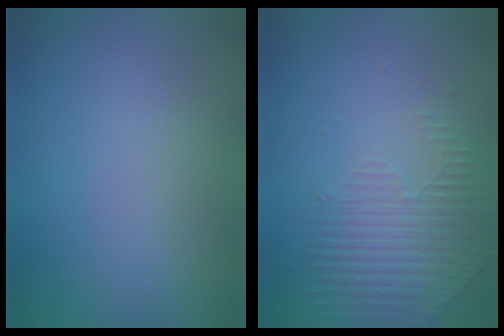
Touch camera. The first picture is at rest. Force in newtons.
{"total": 1.7, "press": 1.3, "slide": 1.1}